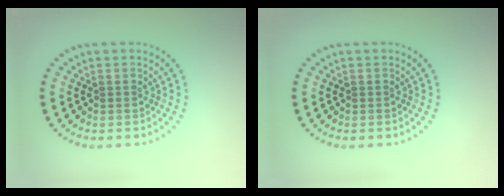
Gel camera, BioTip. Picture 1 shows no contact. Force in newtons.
{"total": 0.0}